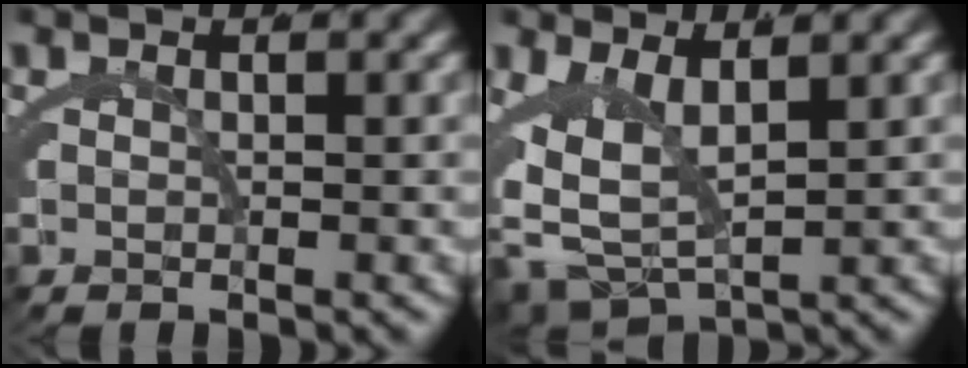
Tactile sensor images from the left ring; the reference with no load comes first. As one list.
[{"total": 7.0, "force": [-0.5, 5.2, 4.7], "torque": [-0.123, -0.036, 0.009]}]